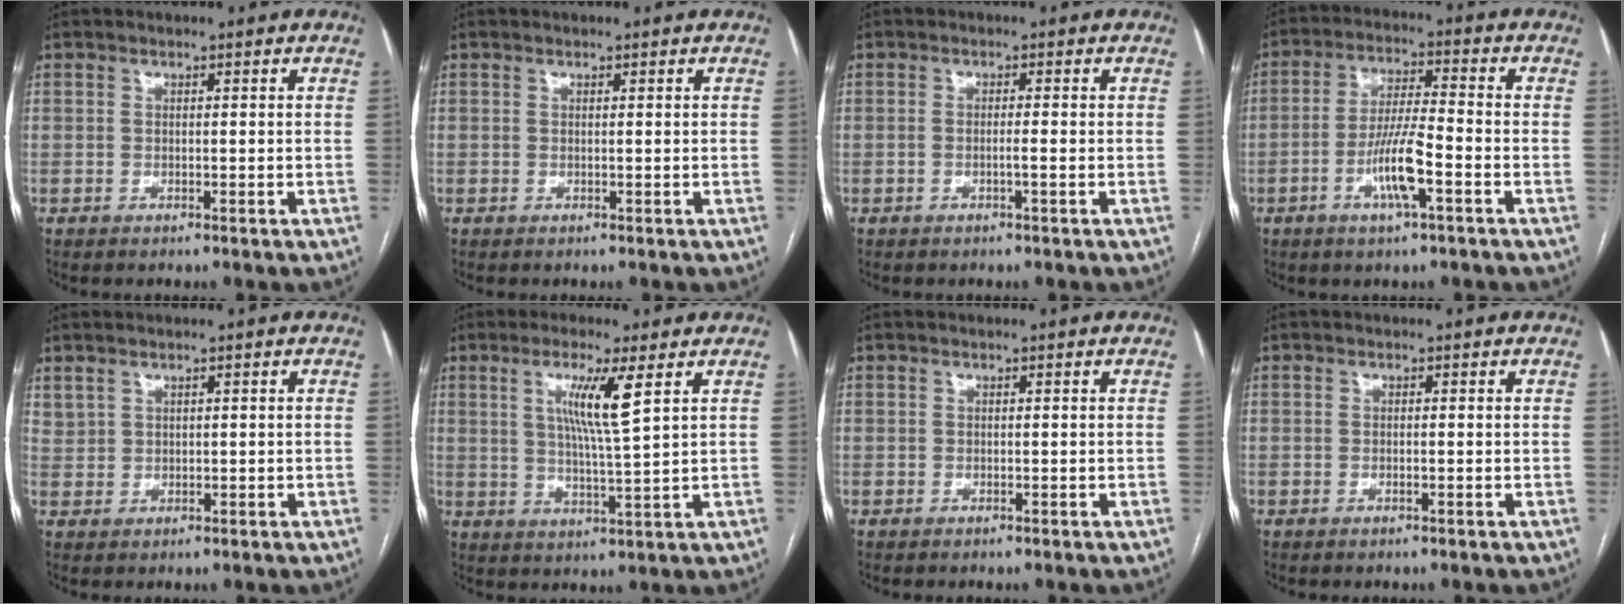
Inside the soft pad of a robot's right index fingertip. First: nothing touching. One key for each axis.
{"total": 0.0}
{"total": 1.3, "fx": -0.5, "fy": -0.2, "fz": 1.2, "tx": -0.021, "ty": 0.000, "tz": -0.010}
{"total": 8.4, "fx": -3.3, "fy": 0.8, "fz": 7.7, "tx": -0.150, "ty": 0.000, "tz": -0.061}
{"total": 1.7, "fx": 1.4, "fy": 1.0, "fz": 0.4, "tx": -0.009, "ty": 0.006, "tz": 0.032}
{"total": 7.2, "fx": 2.8, "fy": -0.6, "fz": 6.6, "tx": -0.123, "ty": -0.009, "tz": 0.053}
{"total": 0.0}
{"total": 0.5, "fx": -0.1, "fy": 0.1, "fz": 0.5, "tx": -0.011, "ty": -0.001, "tz": -0.001}